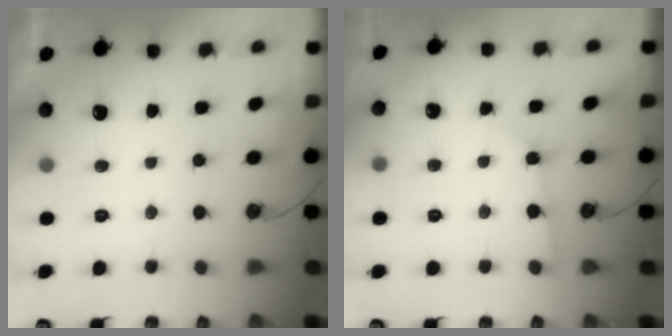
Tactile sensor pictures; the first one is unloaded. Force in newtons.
{"total": 2.8, "press": 2.8, "slide": 0.2}